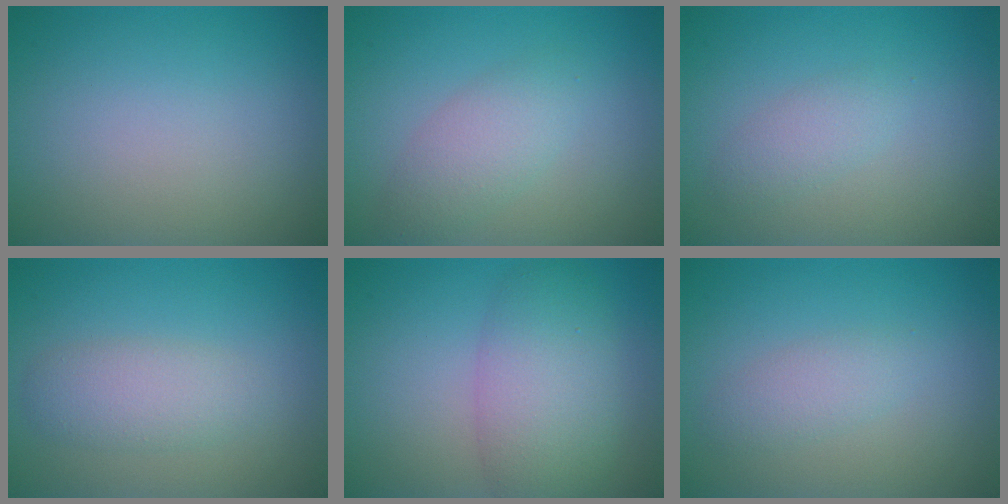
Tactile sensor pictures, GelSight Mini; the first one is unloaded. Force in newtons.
{"total": 2.8, "press": 2.8, "slide": 0.2}
{"total": 1.7, "press": 1.7, "slide": 0.0}
{"total": 2.9, "press": 2.9, "slide": 0.0}
{"total": 5.7, "press": 5.7, "slide": 0.3}
{"total": 1.8, "press": 1.8, "slide": 0.0}